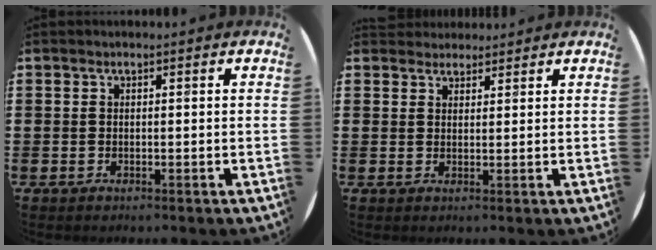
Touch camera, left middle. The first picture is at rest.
{"total": 2.2, "force": [2.0, 0.7, -0.2], "torque": [0.001, 0.002, 0.040]}